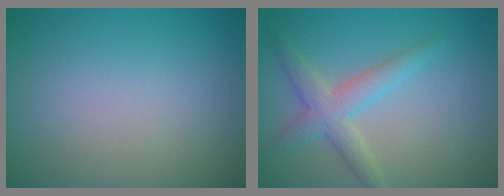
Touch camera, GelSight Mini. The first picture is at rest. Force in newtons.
{"total": 3.5, "press": 3.5, "slide": 0.1}